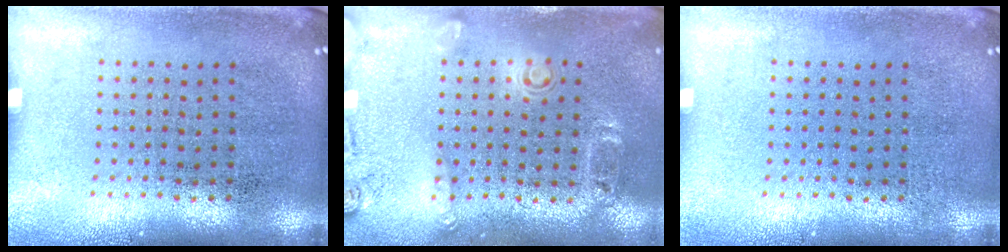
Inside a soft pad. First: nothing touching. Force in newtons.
{"total": 1.8, "press": 1.2, "slide": 1.3}
{"total": 0.0}